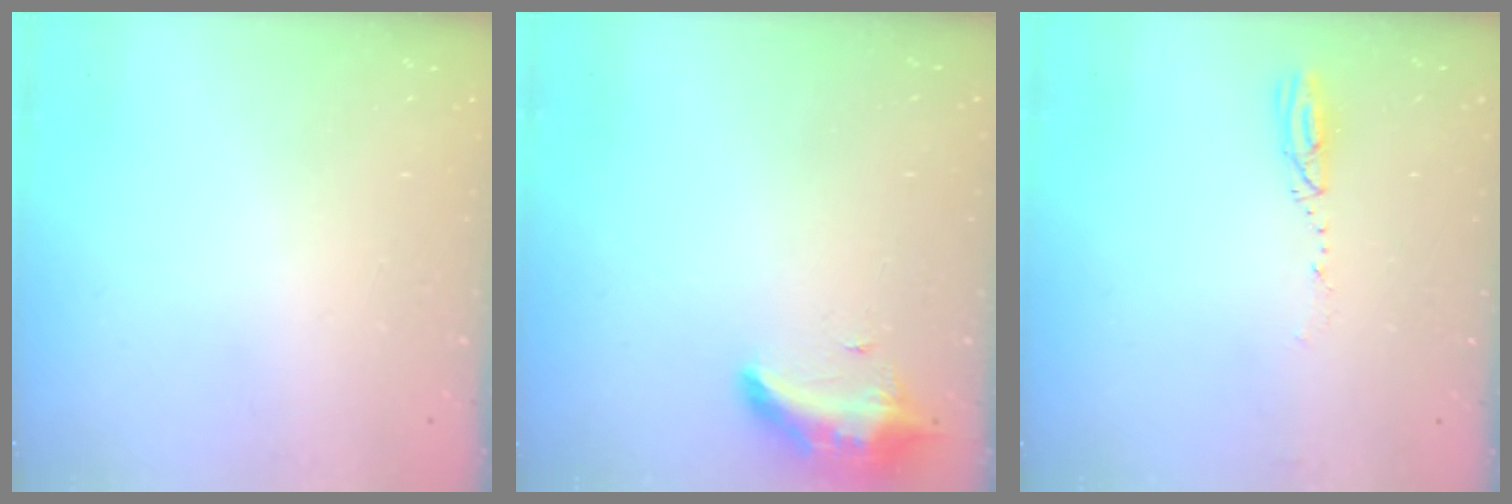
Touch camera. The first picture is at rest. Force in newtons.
{"total": 15.2, "press": 10.5, "slide": 11.0}
{"total": 3.3, "press": 3.3, "slide": 0.4}